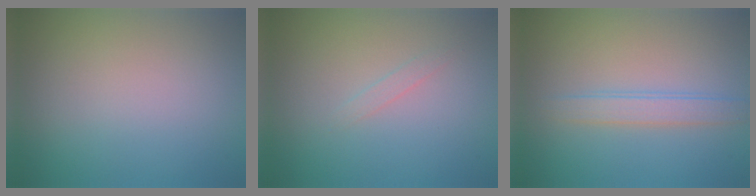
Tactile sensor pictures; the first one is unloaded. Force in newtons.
{"total": 0.7, "press": 0.7, "slide": 0.0}
{"total": 2.2, "press": 2.2, "slide": 0.1}